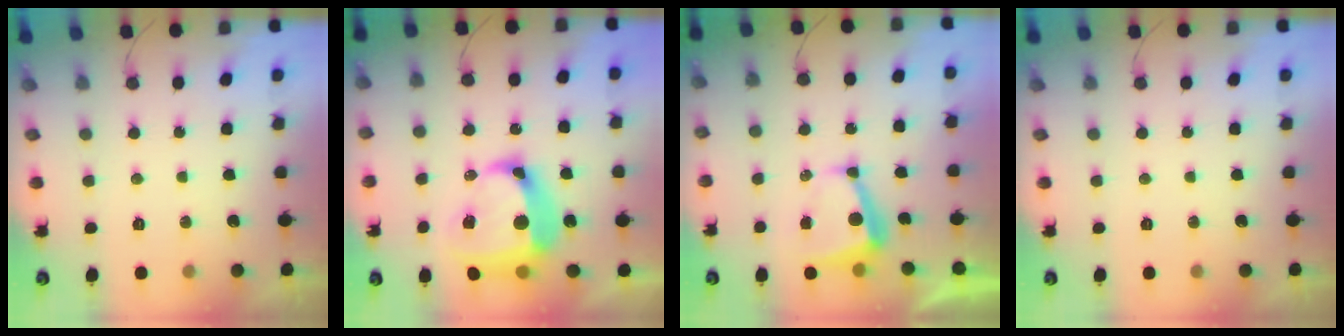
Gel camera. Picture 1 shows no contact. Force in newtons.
{"total": 19.7, "press": 19.6, "slide": 2.0}
{"total": 5.7, "press": 5.7, "slide": 0.8}
{"total": 0.0}